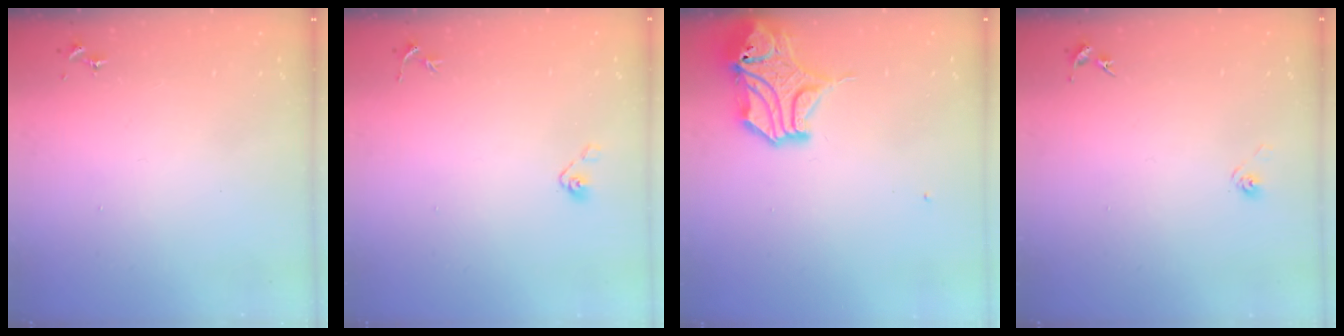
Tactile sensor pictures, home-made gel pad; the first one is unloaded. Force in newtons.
{"total": 4.1, "press": 3.7, "slide": 1.7}
{"total": 14.5, "press": 14.4, "slide": 2.2}
{"total": 2.9, "press": 2.6, "slide": 1.4}